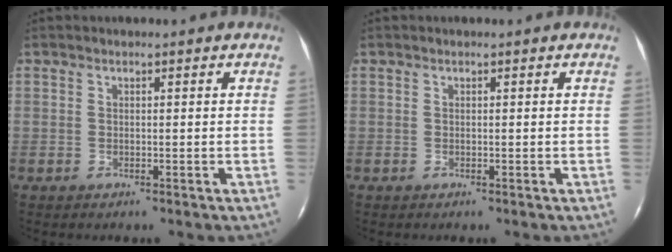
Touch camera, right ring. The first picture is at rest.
{"total": 0.0}